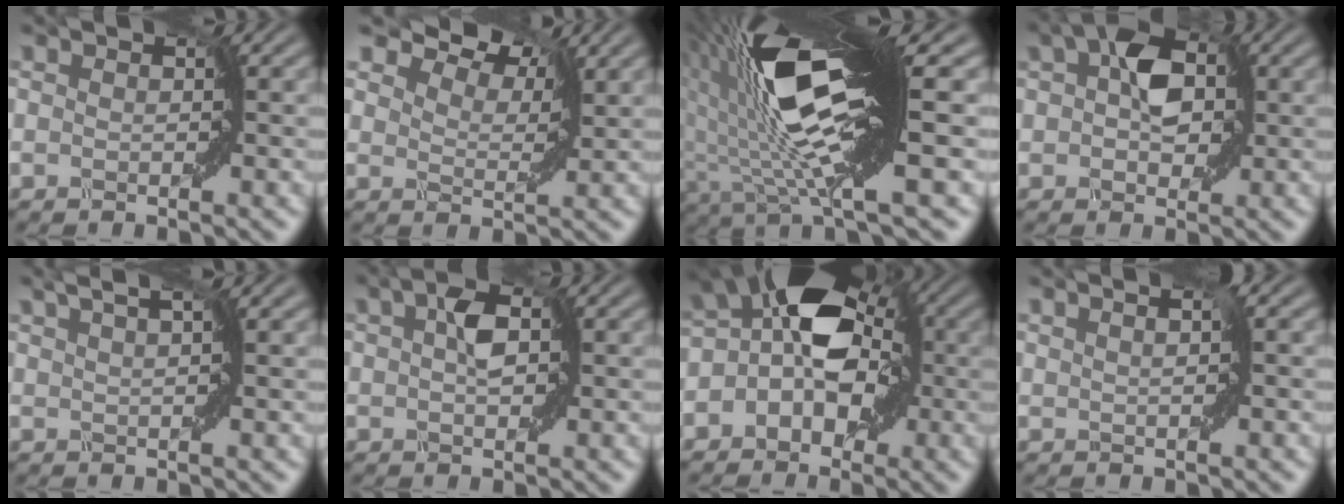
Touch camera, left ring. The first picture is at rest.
{"total": 5.0, "force": [4.0, 1.8, 2.2], "torque": [-0.041, 0.004, 0.068]}
{"total": 11.7, "force": [2.2, 1.8, 11.3], "torque": [-0.231, 0.007, 0.046]}
{"total": 4.1, "force": [1.4, 2.3, 3.1], "torque": [-0.048, 0.011, 0.026]}
{"total": 1.5, "force": [1.1, -0.6, 0.8], "torque": [-0.023, 0.001, 0.025]}
{"total": 2.2, "force": [1.0, 0.8, 1.8], "torque": [-0.037, 0.002, 0.021]}
{"total": 6.7, "force": [0.1, 4.0, 5.3], "torque": [-0.087, 0.012, -0.006]}
{"total": 0.7, "force": [0.5, -0.4, 0.3], "torque": [-0.015, -0.002, 0.014]}